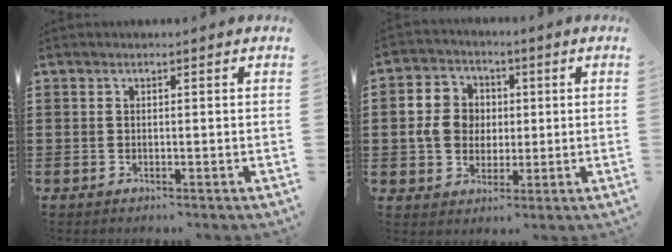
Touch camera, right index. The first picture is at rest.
{"total": 7.4, "force": [0.2, 6.4, 3.6], "torque": [-0.102, 0.017, 0.000]}